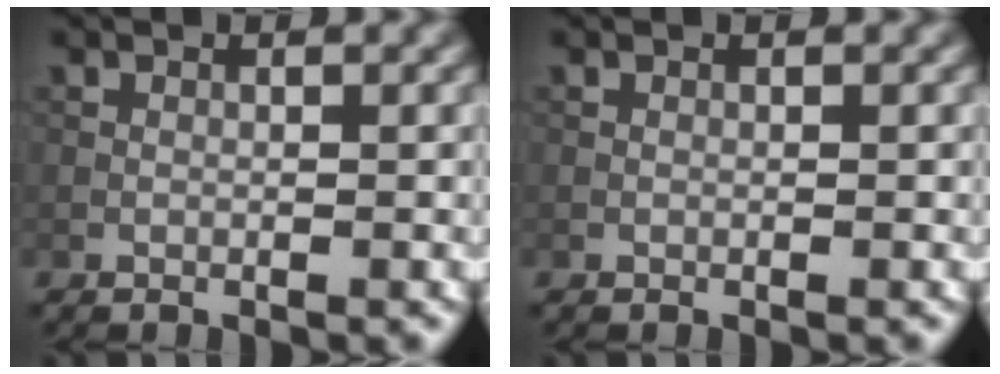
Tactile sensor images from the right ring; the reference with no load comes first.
{"total": 0.0}